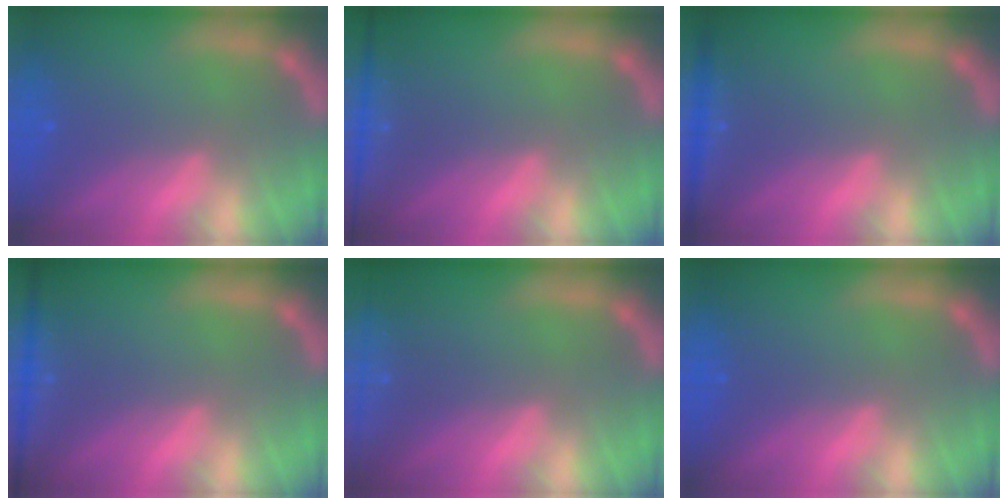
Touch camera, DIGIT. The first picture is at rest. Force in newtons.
{"total": 6.5}
{"total": 2.9}
{"total": 5.0}
{"total": 10.0}
{"total": 0.0}